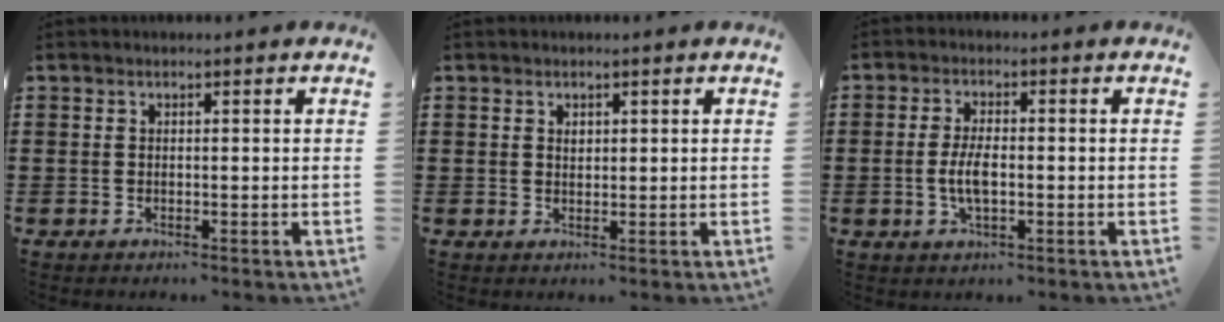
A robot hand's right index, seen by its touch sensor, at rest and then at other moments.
{"total": 1.0, "force": [0.6, 0.7, 0.4], "torque": [-0.009, 0.003, 0.012]}
{"total": 4.4, "force": [-0.6, 1.5, 4.1], "torque": [-0.089, -0.004, -0.014]}